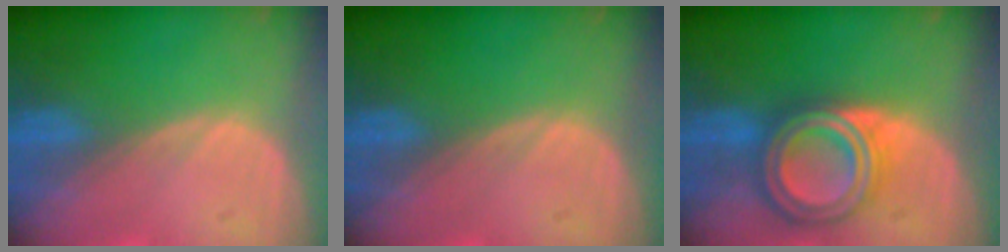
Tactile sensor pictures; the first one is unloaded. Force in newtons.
{"total": 0.0}
{"total": 8.0, "press": 8.0, "slide": 0.5}